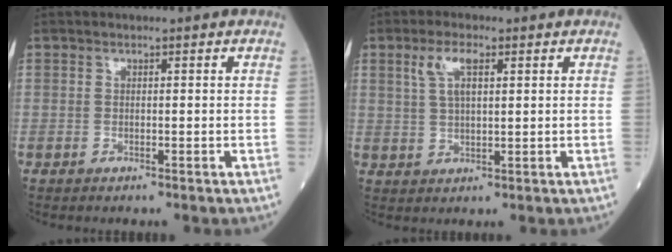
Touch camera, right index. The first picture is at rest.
{"total": 4.9, "force": [2.2, 1.5, 4.1], "torque": [-0.089, 0.010, 0.046]}